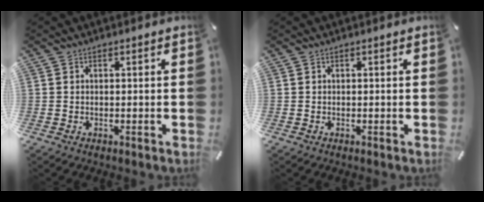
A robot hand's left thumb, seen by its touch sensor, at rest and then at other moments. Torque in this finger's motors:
{"motor_torque": [-0.01, 0.02, 0.02, -0.04, 0.00]}